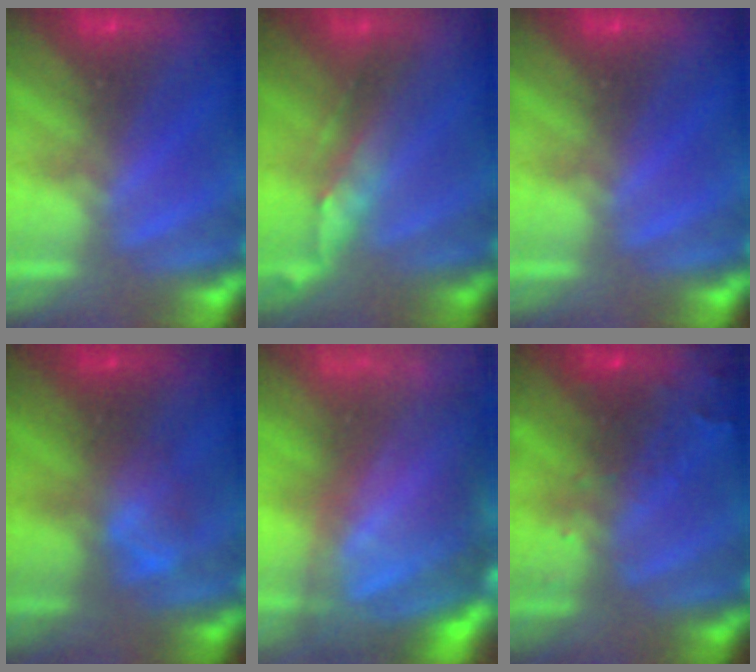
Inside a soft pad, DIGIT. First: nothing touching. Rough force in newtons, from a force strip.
{"total": 2.7}
{"total": 0.0}
{"total": 2.1}
{"total": 10.7}
{"total": 8.8}